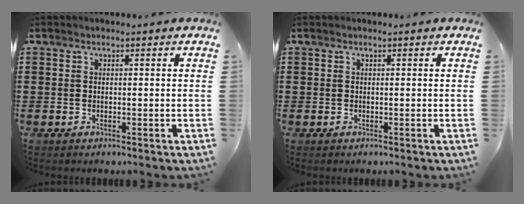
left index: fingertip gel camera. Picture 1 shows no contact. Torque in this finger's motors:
{"motor_torque": [0.02, 0.05, -0.01, -0.01]}